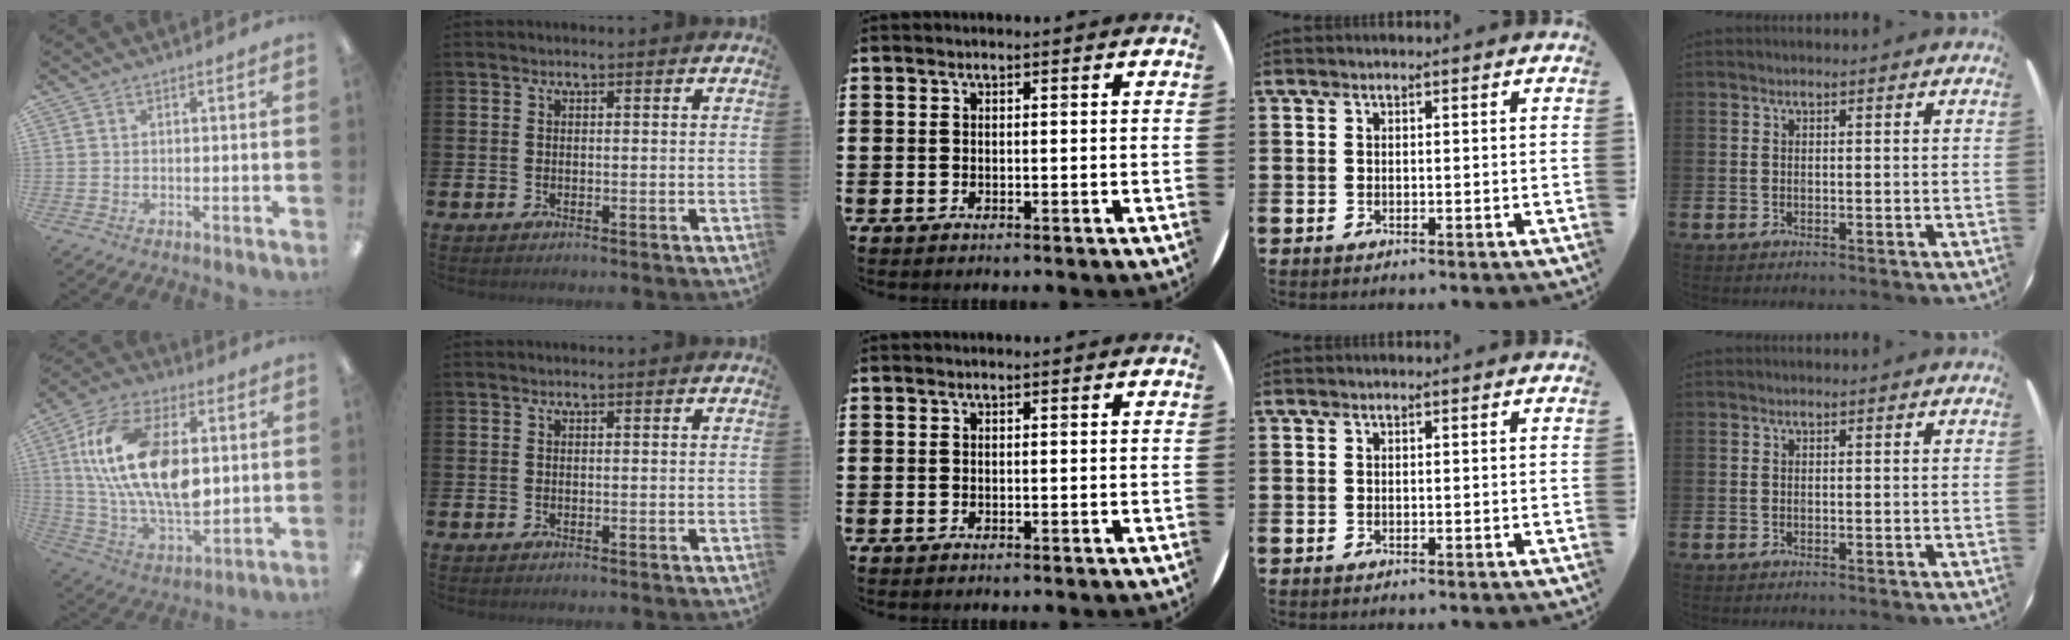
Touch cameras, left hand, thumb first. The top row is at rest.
{"thumb": {"total": 21.0, "force": [3.6, 12.2, 16.7], "torque": [-0.326, 0.005, 0.059]}}